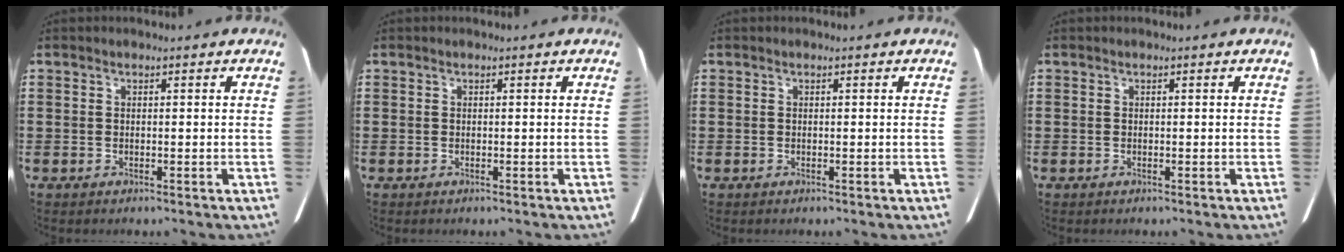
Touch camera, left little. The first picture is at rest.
{"total": 0.0}
{"total": 0.0}
{"total": 0.0}